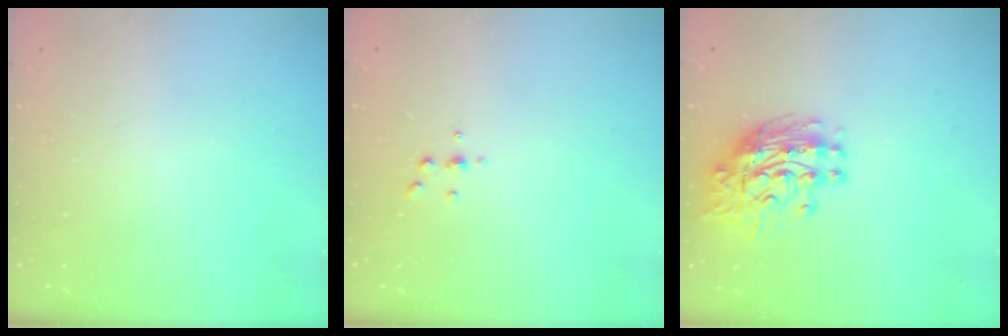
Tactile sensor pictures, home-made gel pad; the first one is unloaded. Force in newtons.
{"total": 3.6, "press": 3.6, "slide": 0.4}
{"total": 11.1, "press": 11.0, "slide": 1.5}